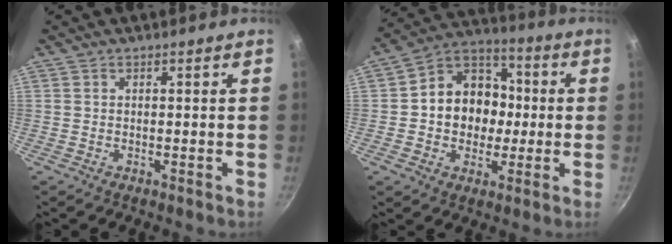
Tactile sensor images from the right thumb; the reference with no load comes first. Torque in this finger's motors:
{"motor_torque": [-0.39, 0.85, 0.08, 0.05, 0.08]}